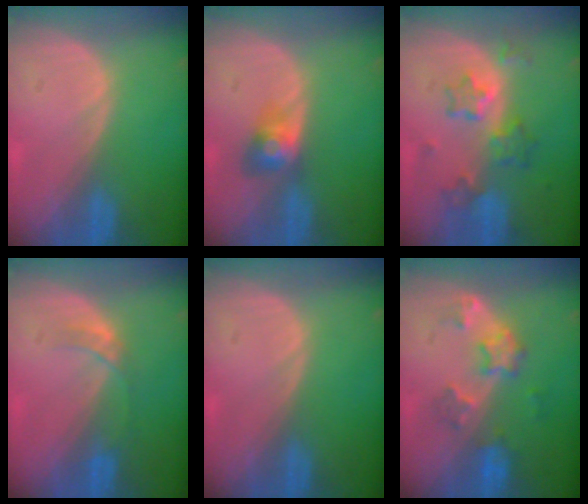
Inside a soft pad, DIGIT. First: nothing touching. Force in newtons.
{"total": 3.5, "press": 3.5, "slide": 0.3}
{"total": 7.0, "press": 6.3, "slide": 3.1}
{"total": 3.0, "press": 2.7, "slide": 1.3}
{"total": 0.0}
{"total": 5.9, "press": 5.4, "slide": 2.4}